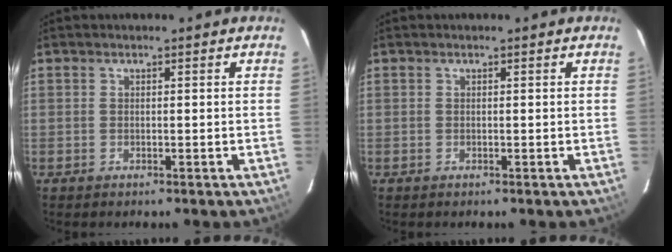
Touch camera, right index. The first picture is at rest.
{"total": 0.0}